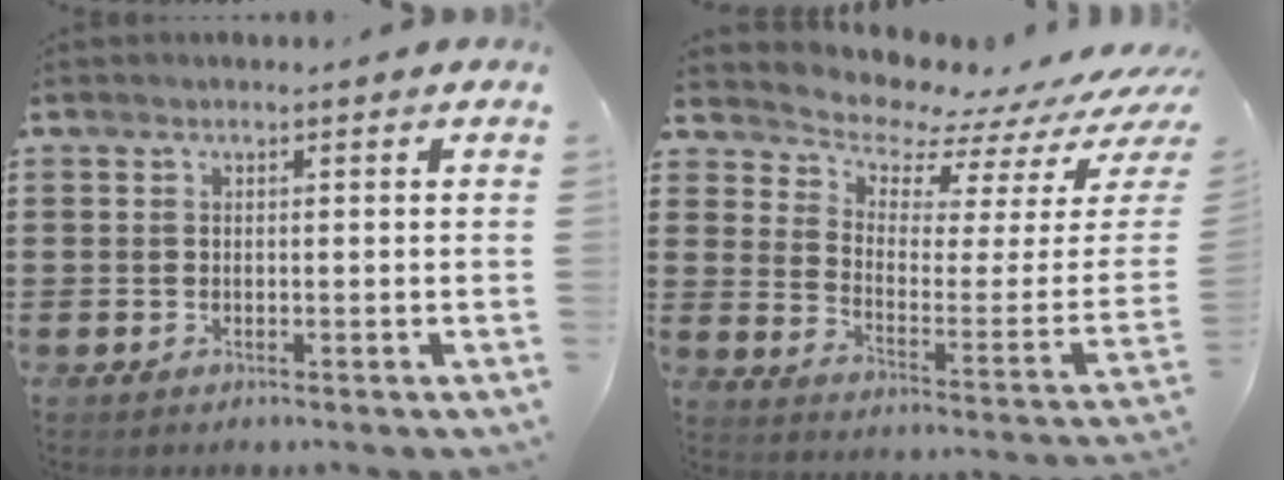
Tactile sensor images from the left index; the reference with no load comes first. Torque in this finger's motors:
{"motor_torque": [2.14, 0.00, 0.18, 0.03]}